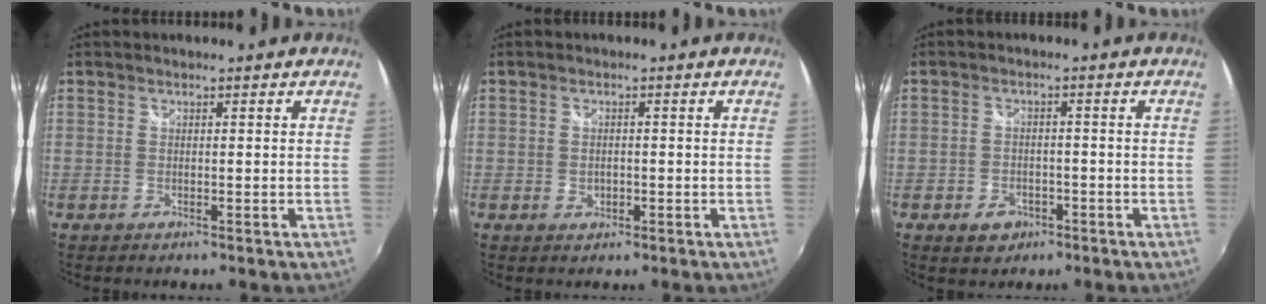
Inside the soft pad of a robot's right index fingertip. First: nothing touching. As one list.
[{"total": 1.9, "force": [-0.4, 1.5, 1.1], "torque": [-0.019, -0.001, -0.007]}, {"total": 4.6, "force": [-2.5, 3.4, 1.7], "torque": [-0.045, 0.003, -0.034]}]